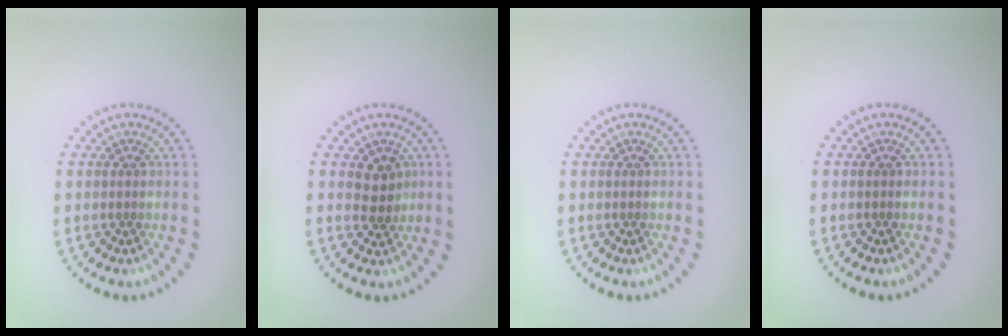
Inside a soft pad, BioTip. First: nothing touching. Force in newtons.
{"total": 2.1, "press": 2.0, "slide": 0.7}
{"total": 0.0}
{"total": 0.0}